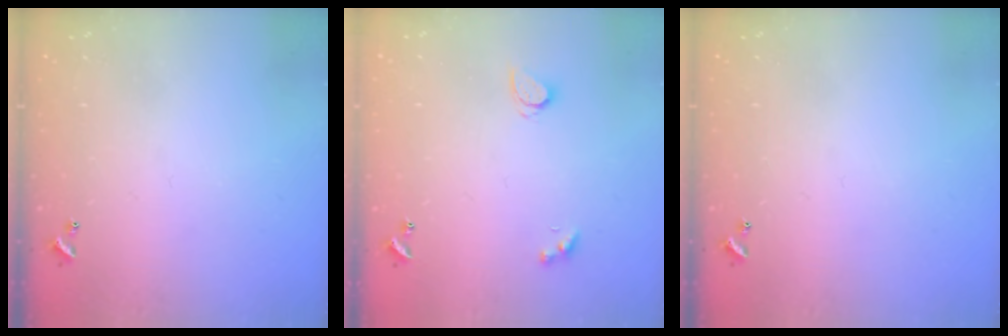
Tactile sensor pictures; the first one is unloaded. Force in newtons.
{"total": 2.3, "press": 2.3, "slide": 0.3}
{"total": 0.0}